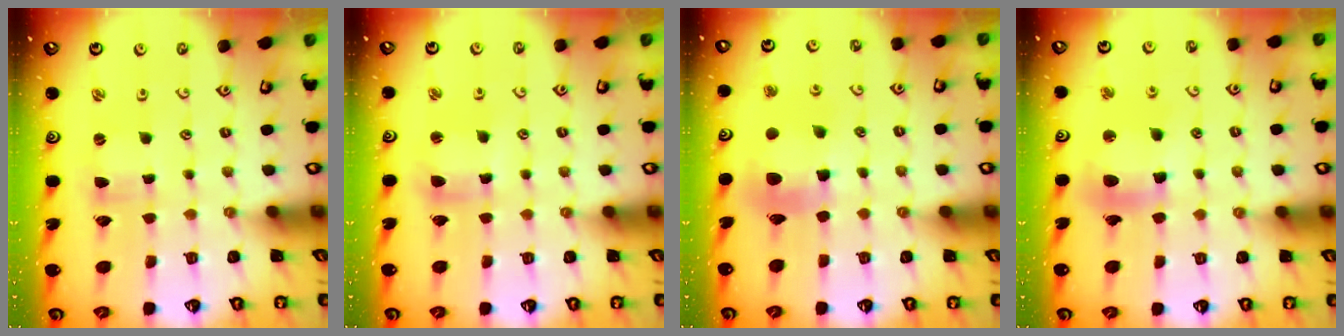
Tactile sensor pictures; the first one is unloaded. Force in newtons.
{"total": 6.1, "press": 6.0, "slide": 0.9}
{"total": 10.2, "press": 10.2, "slide": 1.3}
{"total": 12.2, "press": 12.0, "slide": 2.4}